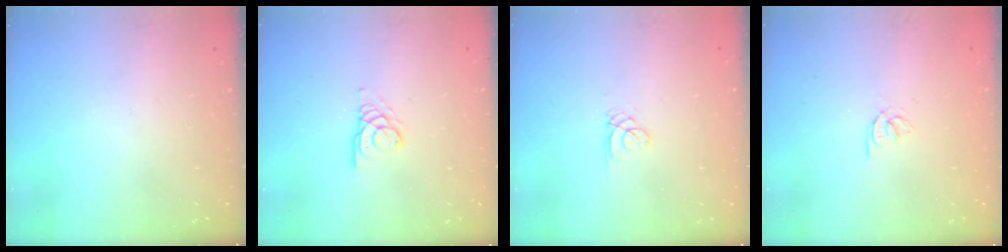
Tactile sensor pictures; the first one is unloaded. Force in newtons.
{"total": 3.4, "press": 3.4, "slide": 0.3}
{"total": 0.6, "press": 0.6, "slide": 0.1}
{"total": 2.2, "press": 2.2, "slide": 0.2}